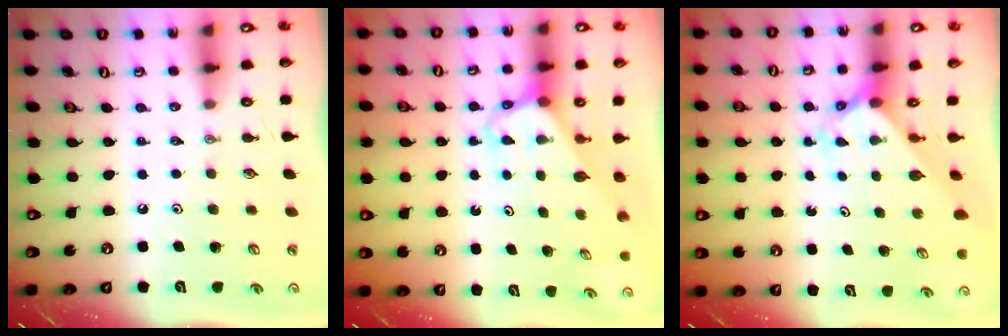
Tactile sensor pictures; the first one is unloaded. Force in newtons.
{"total": 3.3, "press": 3.3, "slide": 0.2}
{"total": 2.4, "press": 2.4, "slide": 0.3}